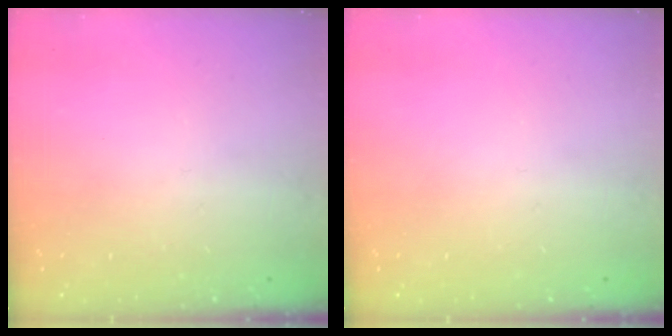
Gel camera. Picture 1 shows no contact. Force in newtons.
{"total": 0.0}